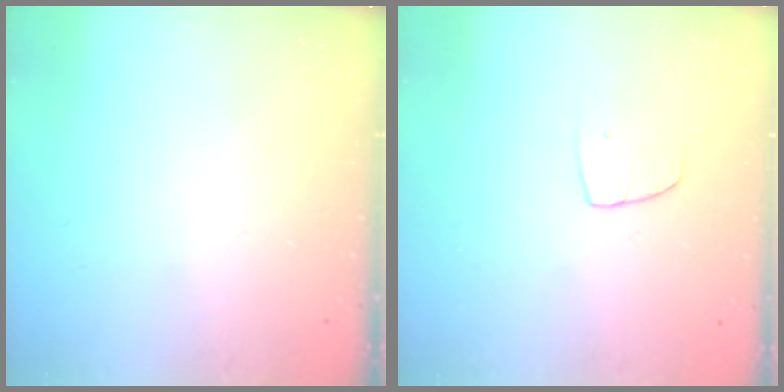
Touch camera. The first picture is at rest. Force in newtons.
{"total": 5.5, "press": 5.5, "slide": 0.4}